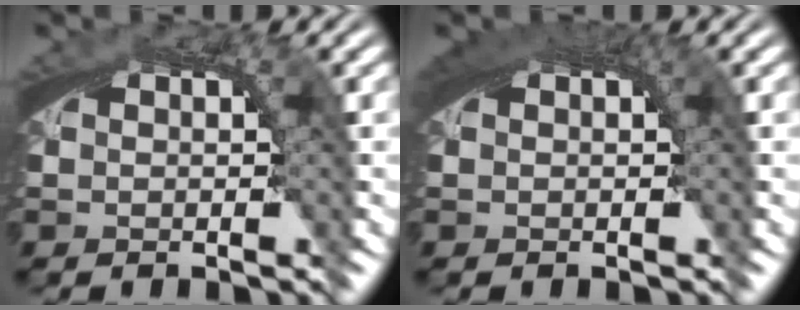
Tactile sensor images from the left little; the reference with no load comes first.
{"total": 2.0, "force": [0.9, 0.3, 1.8], "torque": [-0.023, 0.007, 0.014]}